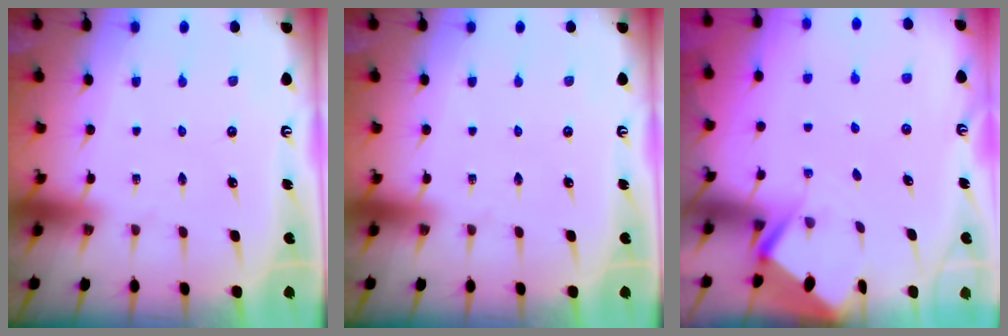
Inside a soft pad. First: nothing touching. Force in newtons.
{"total": 0.0}
{"total": 2.7, "press": 2.7, "slide": 0.4}